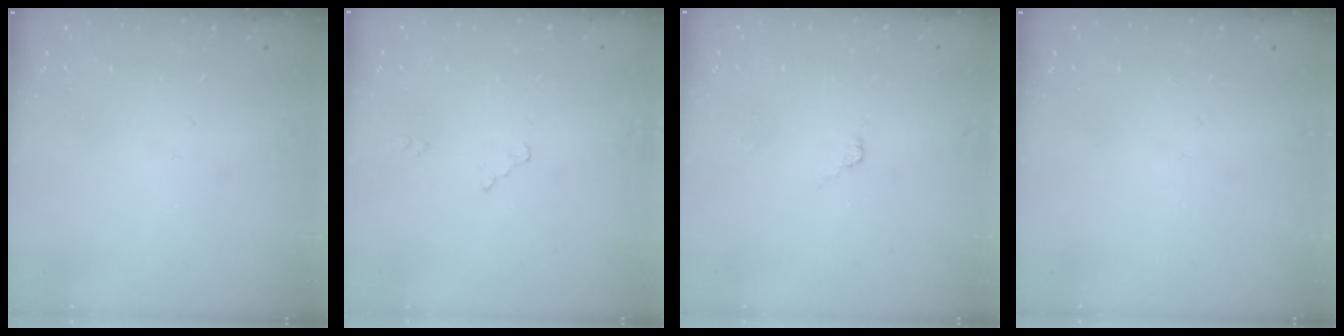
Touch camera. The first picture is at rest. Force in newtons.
{"total": 0.7, "press": 0.6, "slide": 0.2}
{"total": 2.5, "press": 2.5, "slide": 0.3}
{"total": 0.0}